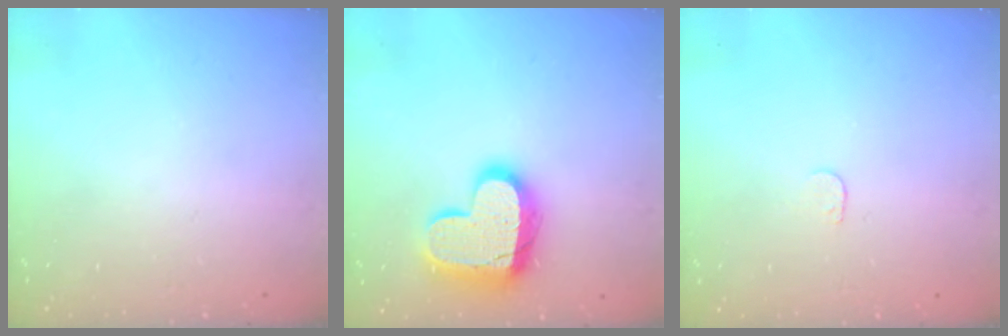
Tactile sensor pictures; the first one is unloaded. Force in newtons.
{"total": 17.1, "press": 17.0, "slide": 1.2}
{"total": 3.2, "press": 3.2, "slide": 0.3}